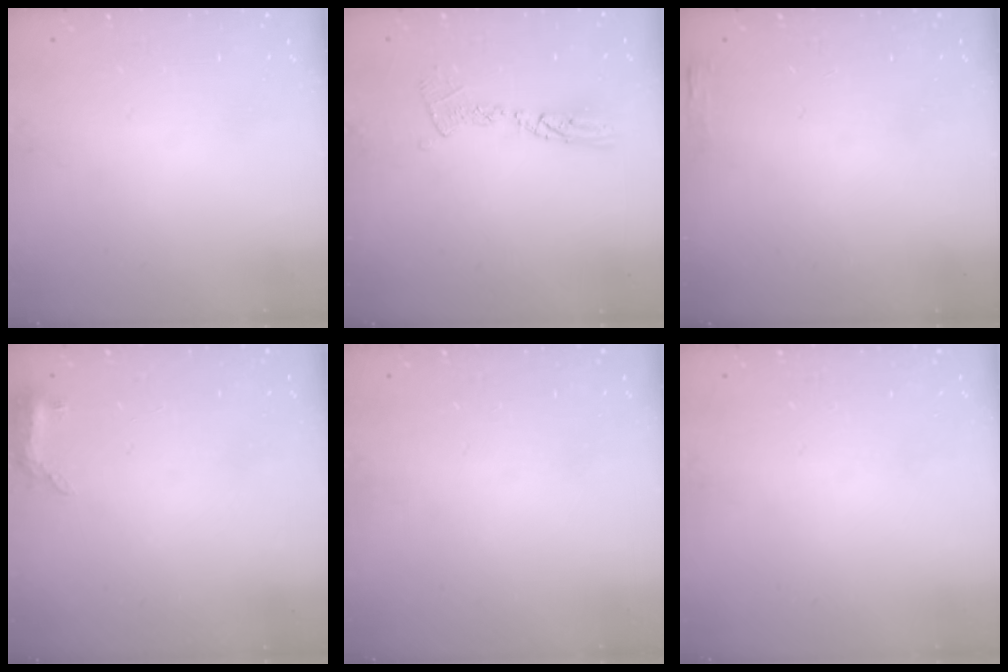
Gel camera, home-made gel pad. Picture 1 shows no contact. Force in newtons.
{"total": 9.7, "press": 9.6, "slide": 0.9}
{"total": 2.7, "press": 2.6, "slide": 0.8}
{"total": 5.7, "press": 5.6, "slide": 1.4}
{"total": 0.0}
{"total": 0.0}